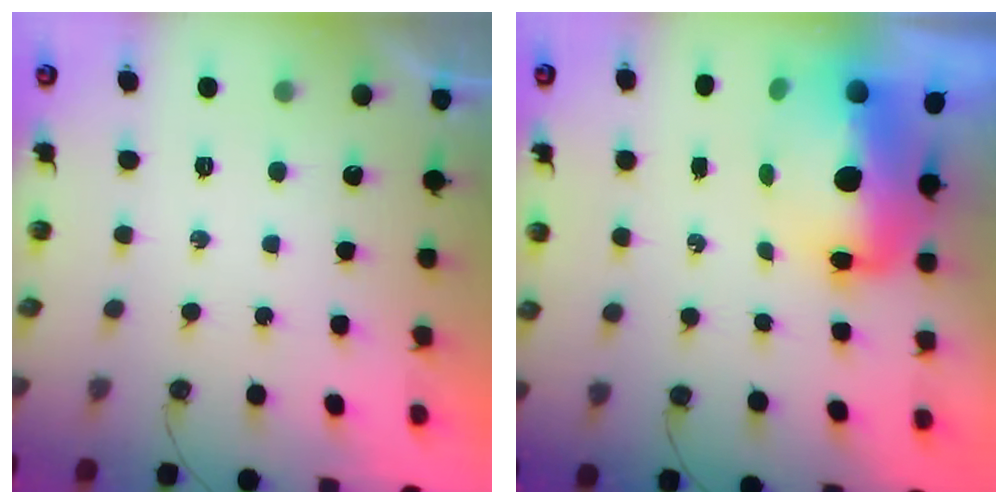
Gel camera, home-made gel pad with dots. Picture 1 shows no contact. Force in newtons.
{"total": 14.1, "press": 14.1, "slide": 1.3}